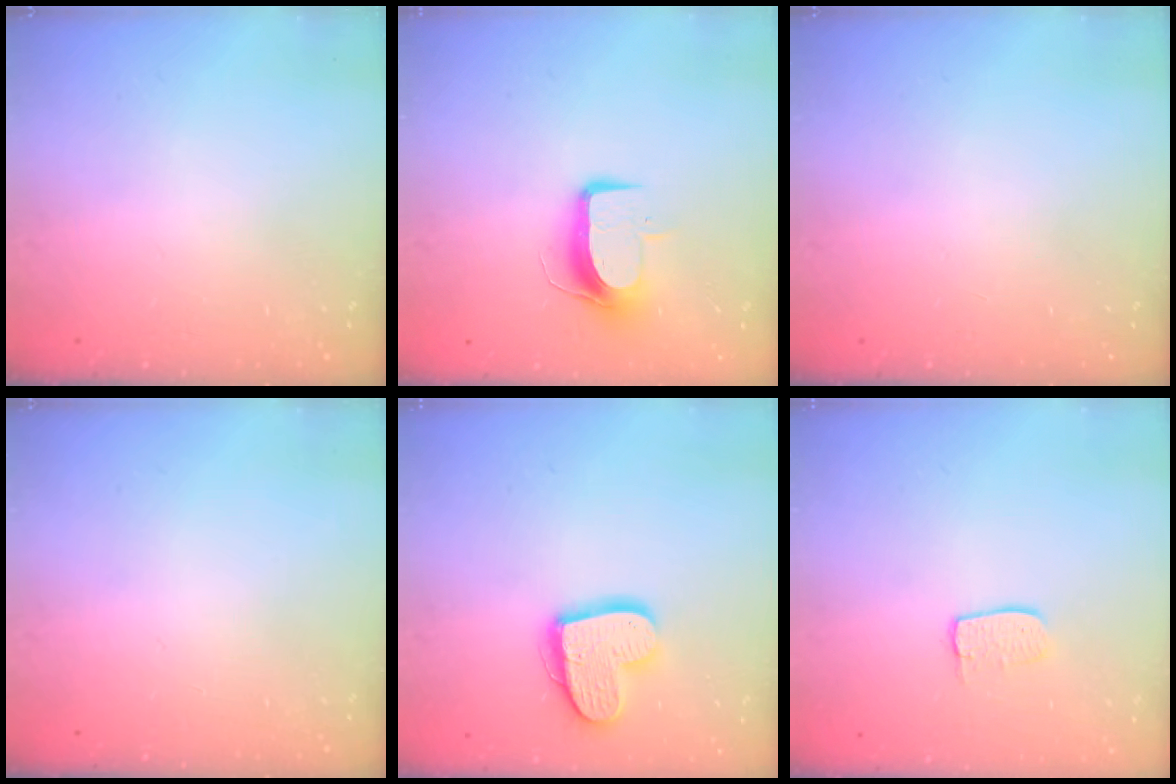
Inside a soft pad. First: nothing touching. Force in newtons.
{"total": 9.5, "press": 9.5, "slide": 0.8}
{"total": 0.0}
{"total": 0.0}
{"total": 15.4, "press": 15.4, "slide": 1.2}
{"total": 5.8, "press": 5.8, "slide": 0.4}